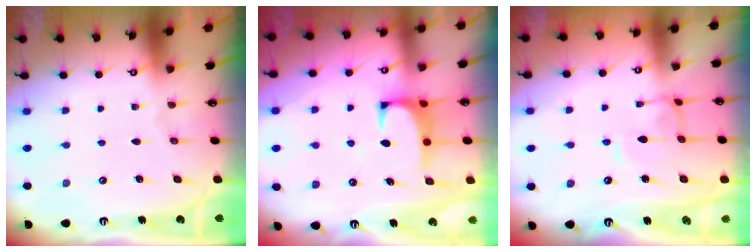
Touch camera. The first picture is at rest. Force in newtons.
{"total": 1.2, "press": 1.1, "slide": 0.5}
{"total": 0.0}